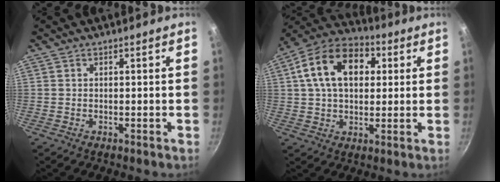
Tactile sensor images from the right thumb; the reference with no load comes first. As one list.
[{"total": 16.5, "force": [4.1, 11.0, 11.5], "torque": [-0.175, 0.018, 0.053]}]